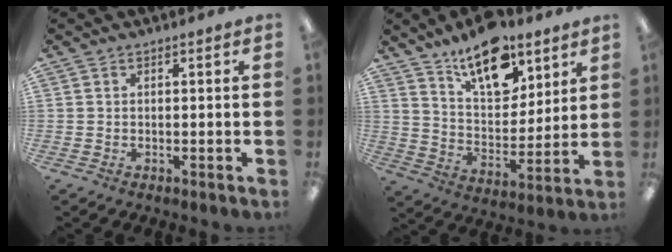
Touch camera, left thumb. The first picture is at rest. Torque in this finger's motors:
{"motor_torque": [0.45, 0.34, 1.25, -1.52, 0.07]}